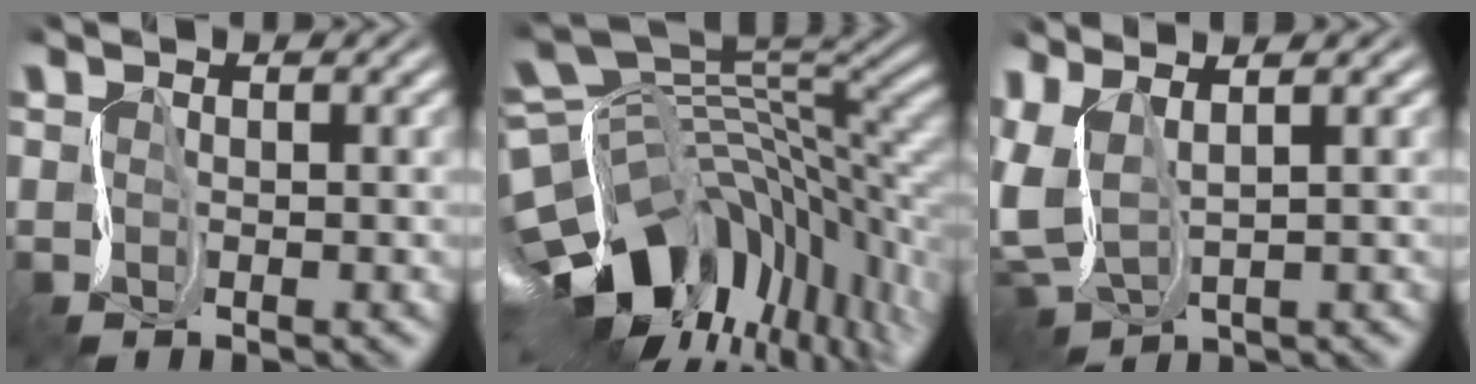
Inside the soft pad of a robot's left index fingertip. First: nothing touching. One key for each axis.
{"total": 16.3, "fx": -5.5, "fy": 8.8, "fz": 12.6, "tx": -0.233, "ty": -0.005, "tz": -0.090}
{"total": 5.3, "fx": 1.8, "fy": 2.0, "fz": 4.6, "tx": -0.123, "ty": 0.010, "tz": 0.037}